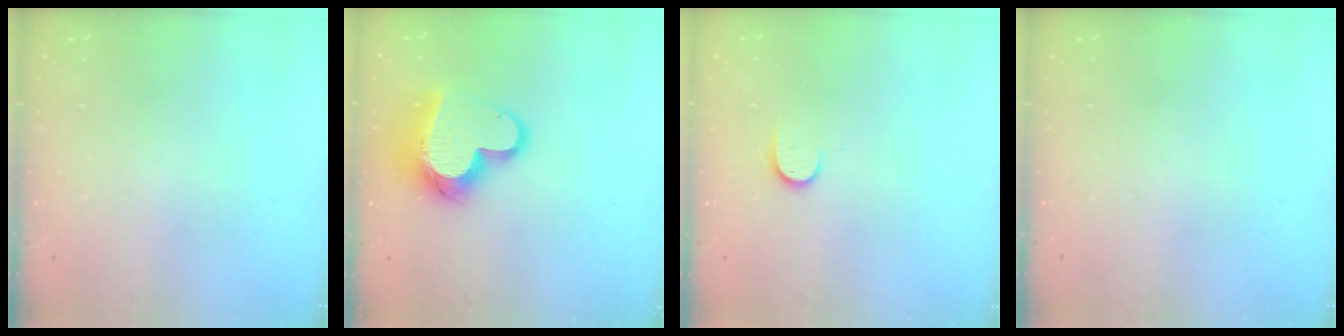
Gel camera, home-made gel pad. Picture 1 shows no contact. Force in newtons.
{"total": 16.9, "press": 16.9, "slide": 1.7}
{"total": 6.3, "press": 6.3, "slide": 0.6}
{"total": 0.0}